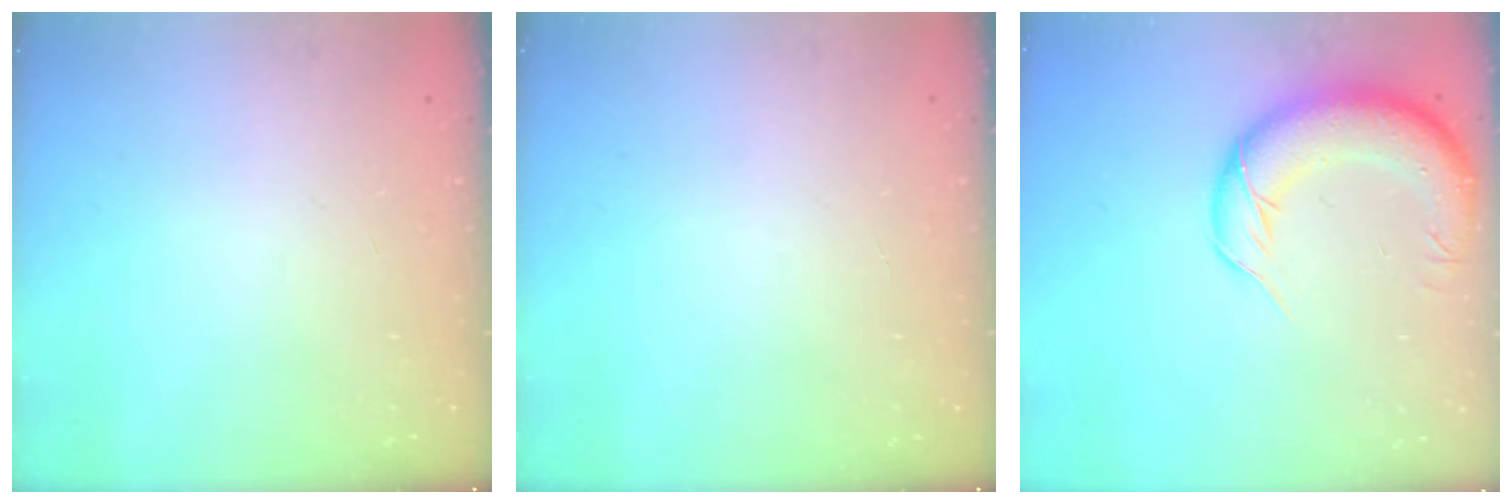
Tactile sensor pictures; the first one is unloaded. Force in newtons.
{"total": 0.0}
{"total": 13.7, "press": 13.3, "slide": 3.1}